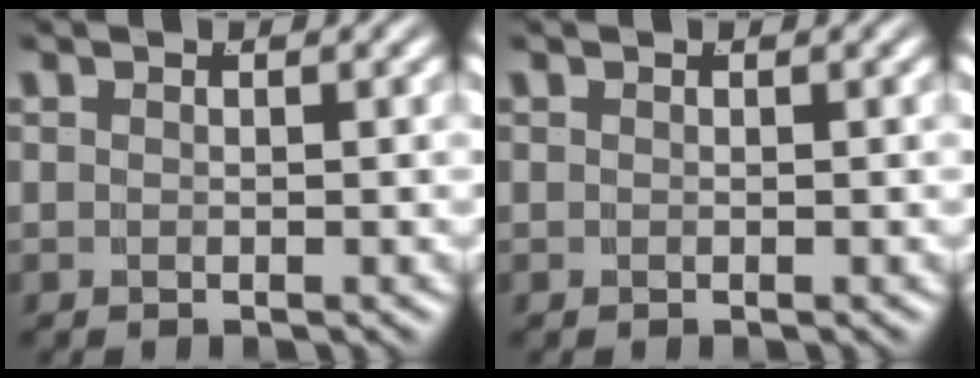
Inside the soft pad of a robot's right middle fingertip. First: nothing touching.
{"total": 0.0}